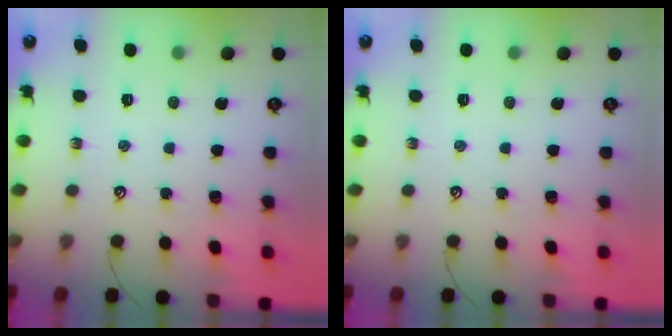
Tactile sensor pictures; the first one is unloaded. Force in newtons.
{"total": 0.0}